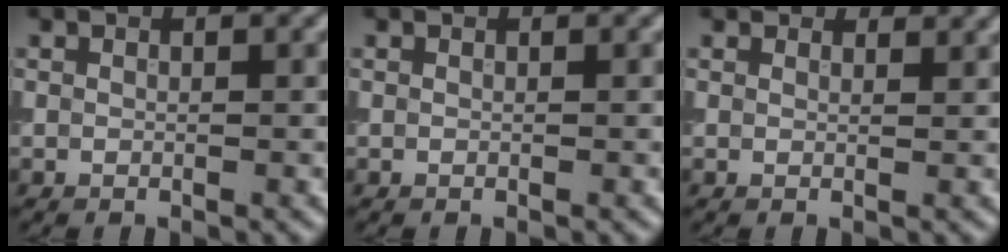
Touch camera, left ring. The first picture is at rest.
{"total": 0.0}
{"total": 2.7, "force": [2.5, 0.7, 0.6], "torque": [-0.014, 0.000, 0.028]}